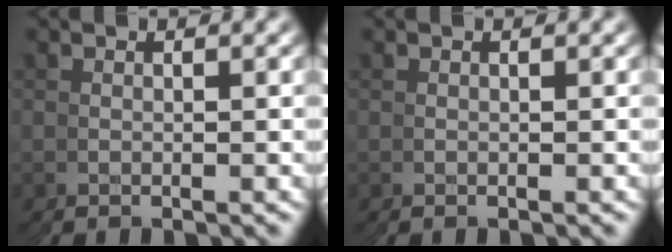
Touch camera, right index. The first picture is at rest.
{"total": 0.0}